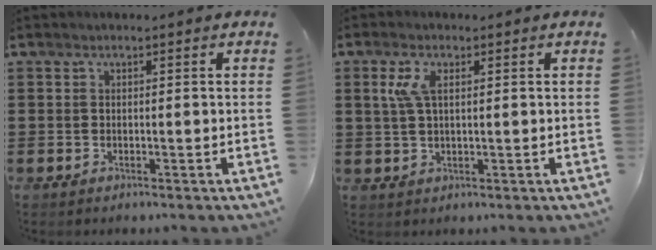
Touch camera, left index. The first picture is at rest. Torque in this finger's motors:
{"motor_torque": [0.96, -1.18, 0.16, 0.06]}